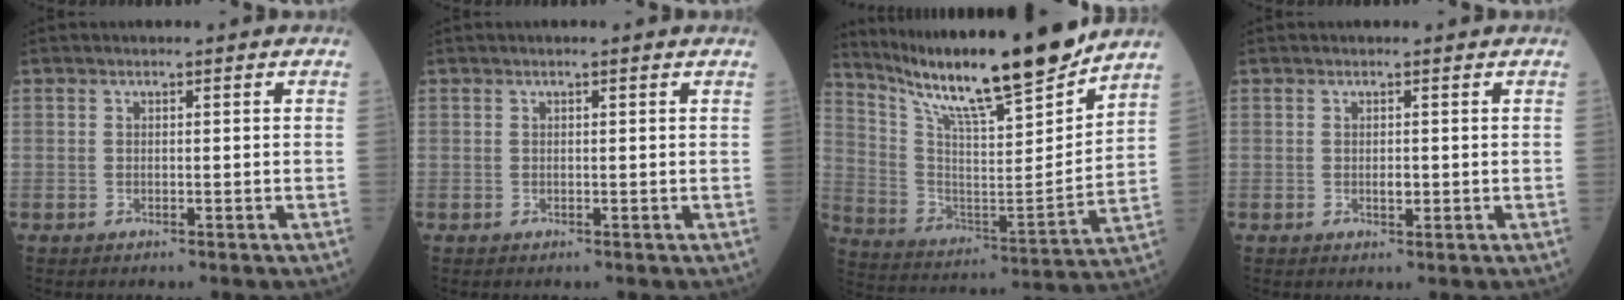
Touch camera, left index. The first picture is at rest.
{"total": 1.0, "force": [0.8, 0.2, 0.6], "torque": [-0.015, 0.011, 0.013]}
{"total": 22.2, "force": [18.7, 1.2, 12.0], "torque": [-0.211, -0.019, 0.316]}
{"total": 1.3, "force": [0.2, 0.8, 1.0], "torque": [-0.018, 0.002, 0.006]}